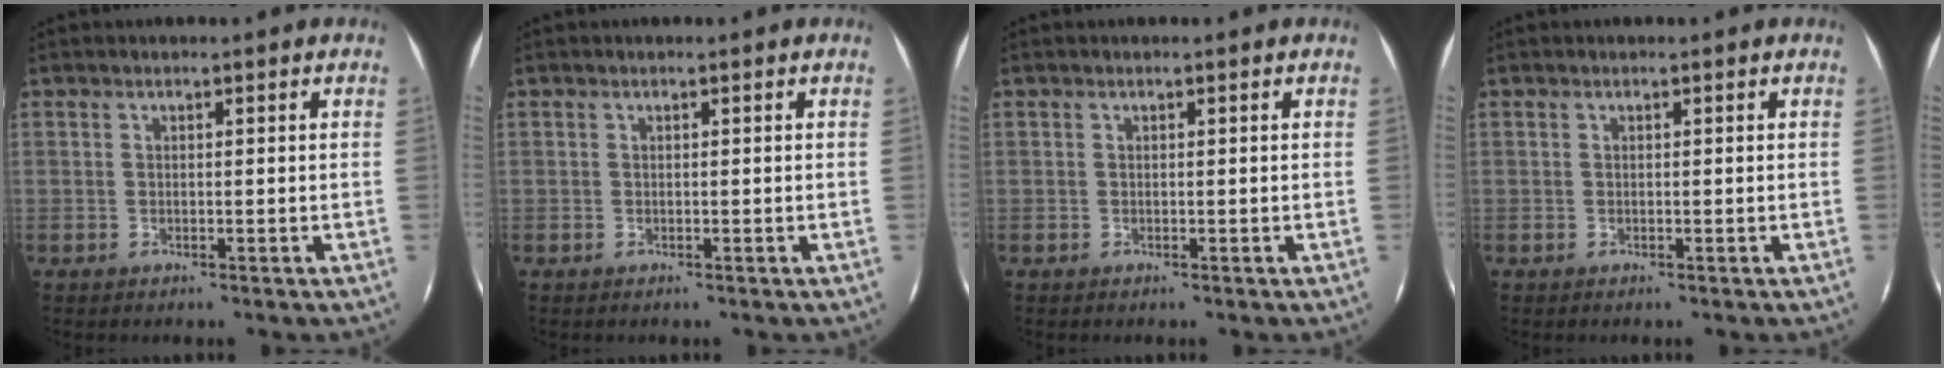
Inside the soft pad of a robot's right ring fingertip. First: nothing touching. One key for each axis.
{"total": 0.0}
{"total": 0.0}
{"total": 0.0}